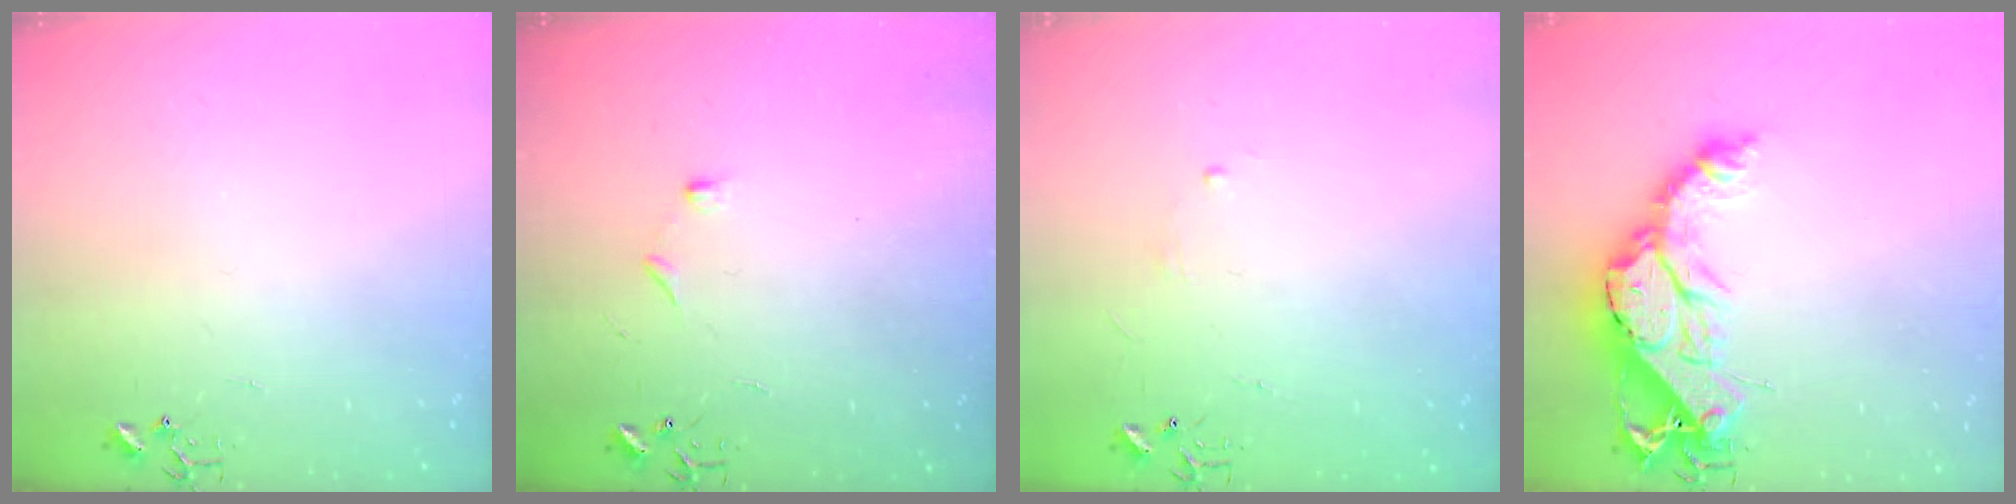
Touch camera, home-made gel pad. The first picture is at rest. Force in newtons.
{"total": 4.3, "press": 4.3, "slide": 0.6}
{"total": 2.9, "press": 2.8, "slide": 0.5}
{"total": 18.0, "press": 17.9, "slide": 1.7}